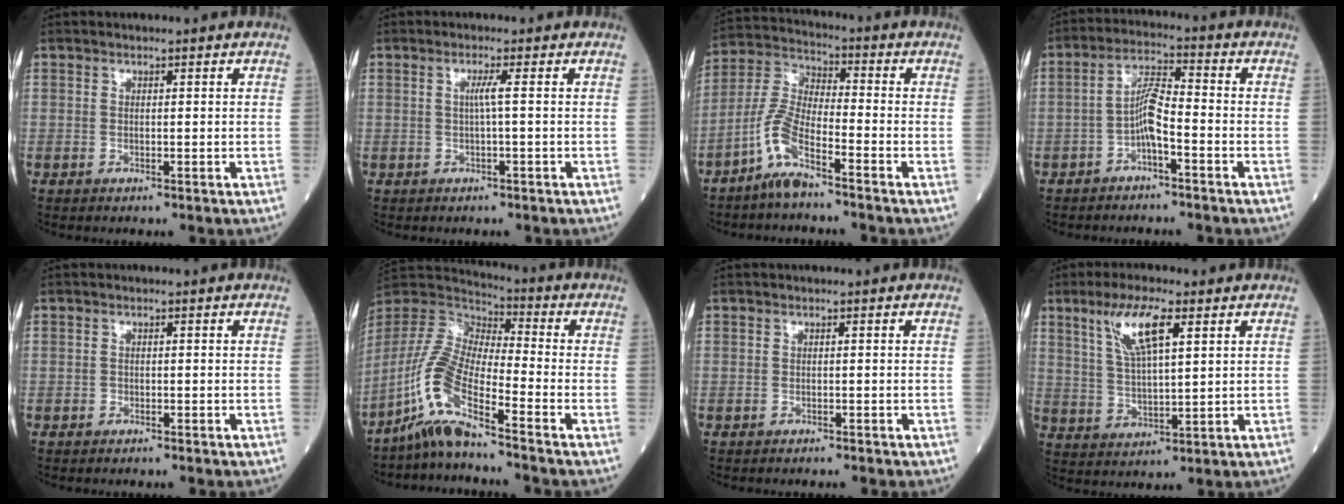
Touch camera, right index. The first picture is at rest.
{"total": 1.6, "force": [0.1, -0.6, 1.5], "torque": [-0.030, 0.002, 0.001]}
{"total": 7.8, "force": [-5.2, 1.4, 5.7], "torque": [-0.137, -0.004, -0.110]}
{"total": 5.1, "force": [-2.0, 0.8, 4.6], "torque": [-0.093, 0.014, -0.037]}
{"total": 0.7, "force": [-0.6, 0.3, 0.2], "torque": [-0.007, 0.001, -0.008]}
{"total": 10.3, "force": [-6.9, 0.6, 7.6], "torque": [-0.178, -0.009, -0.144]}
{"total": 1.2, "force": [-1.1, 0.2, 0.5], "torque": [-0.012, -0.002, -0.009]}
{"total": 8.5, "force": [4.3, 1.5, 7.2], "torque": [-0.149, 0.007, 0.087]}